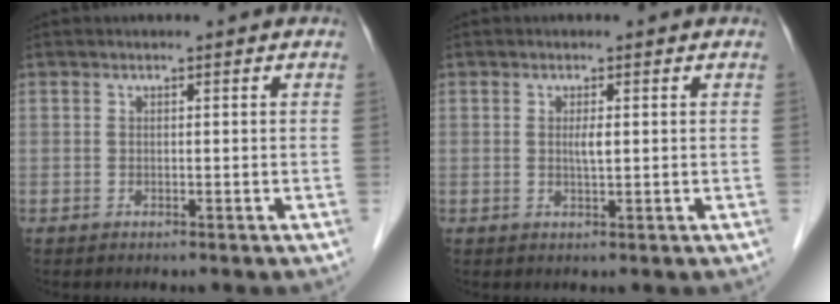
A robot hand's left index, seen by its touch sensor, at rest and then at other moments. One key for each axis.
{"total": 1.4, "fx": -0.3, "fy": 0.1, "fz": 1.4, "tx": -0.031, "ty": -0.006, "tz": -0.004}